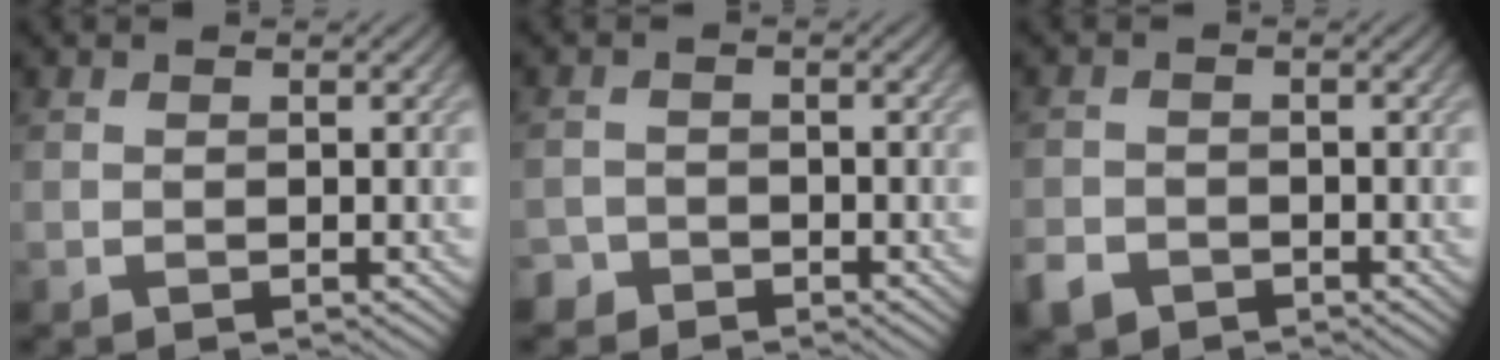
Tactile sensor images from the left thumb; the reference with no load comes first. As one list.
[{"total": 2.2, "force": [-1.7, 1.4, 0.0], "torque": [0.006, 0.003, -0.038]}, {"total": 3.1, "force": [-2.1, 2.1, 1.0], "torque": [-0.026, -0.008, -0.047]}]